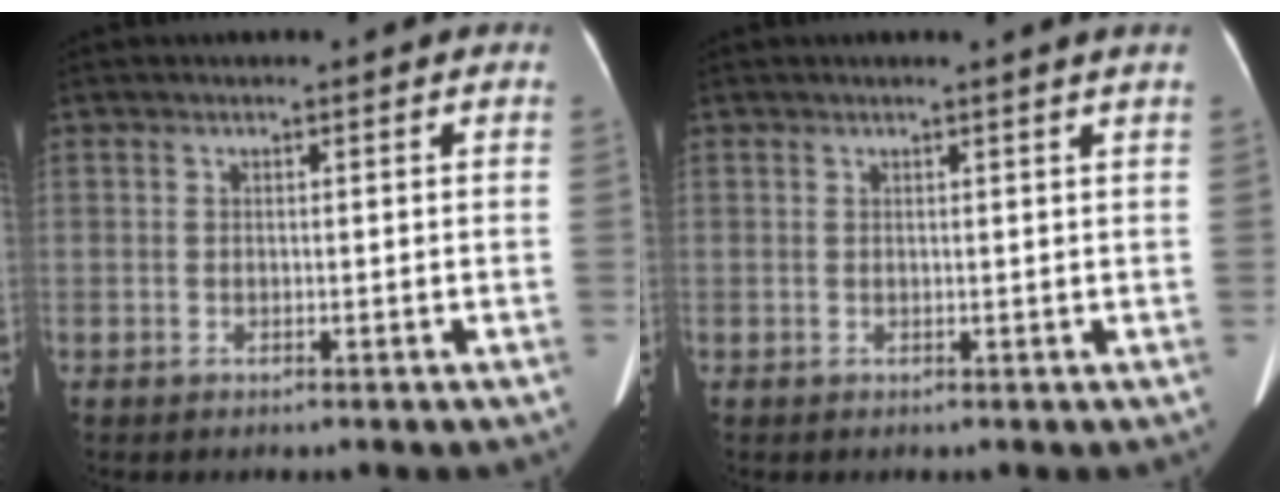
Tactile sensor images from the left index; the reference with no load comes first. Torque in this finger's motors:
{"motor_torque": [0.31, -1.04, 0.26, 0.06]}